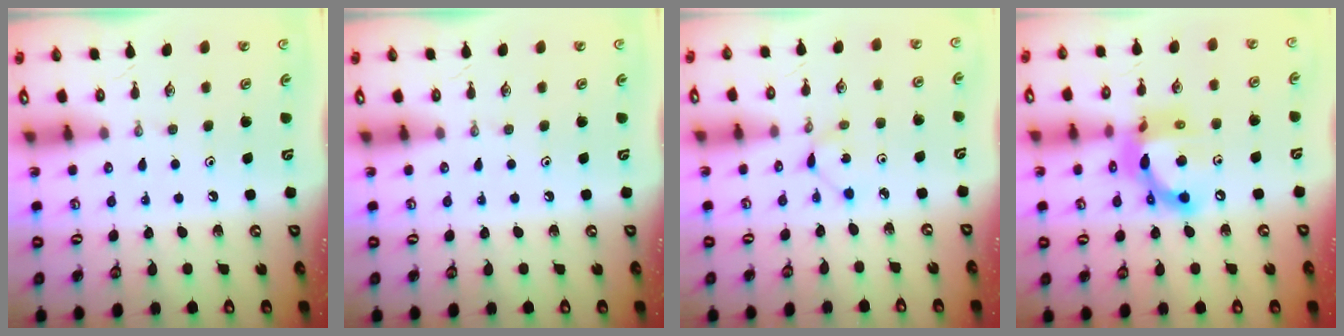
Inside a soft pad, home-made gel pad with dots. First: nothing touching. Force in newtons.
{"total": 0.0}
{"total": 1.8, "press": 1.8, "slide": 0.3}
{"total": 14.3, "press": 14.3, "slide": 0.9}